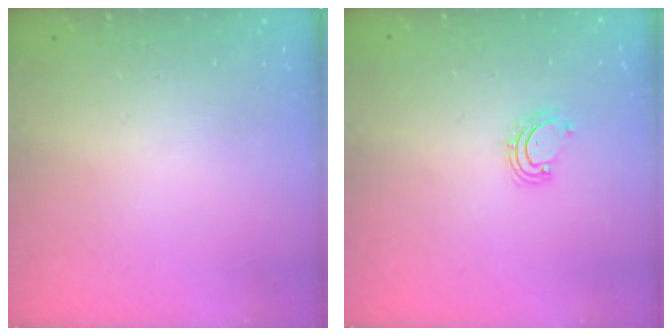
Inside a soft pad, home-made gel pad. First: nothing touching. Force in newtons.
{"total": 2.9, "press": 2.9, "slide": 0.4}